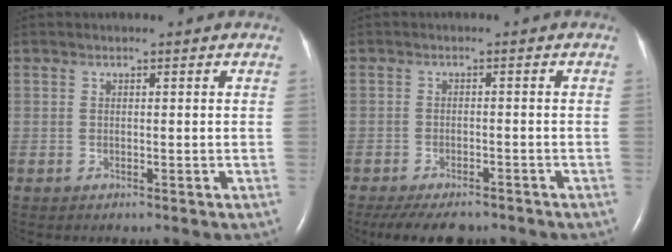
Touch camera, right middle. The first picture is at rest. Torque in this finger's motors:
{"motor_torque": [0.22, -0.17, 0.07, 0.04]}